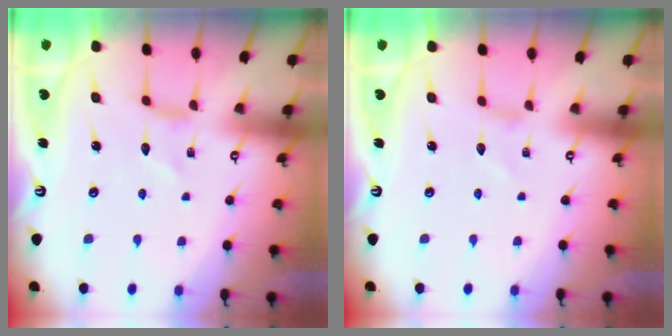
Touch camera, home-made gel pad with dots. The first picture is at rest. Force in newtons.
{"total": 0.0}